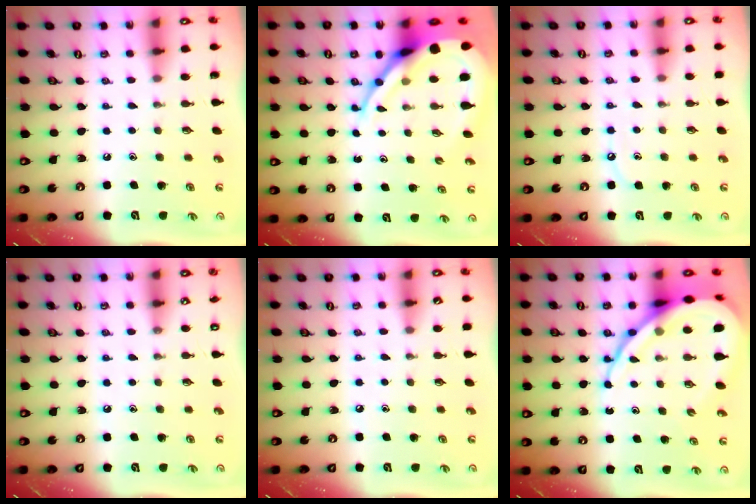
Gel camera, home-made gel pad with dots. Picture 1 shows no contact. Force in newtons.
{"total": 12.8, "press": 12.8, "slide": 1.3}
{"total": 7.0, "press": 7.0, "slide": 0.7}
{"total": 4.1, "press": 4.1, "slide": 0.6}
{"total": 2.3, "press": 2.3, "slide": 0.4}
{"total": 18.0, "press": 17.9, "slide": 1.9}